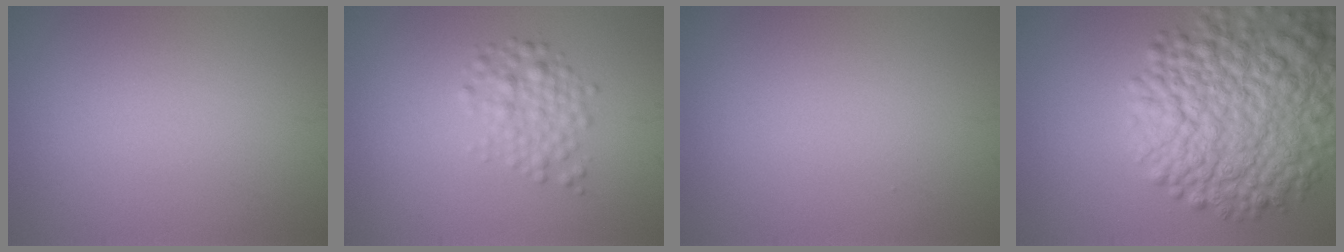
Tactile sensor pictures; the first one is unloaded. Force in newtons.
{"total": 2.6, "press": 2.6, "slide": 0.1}
{"total": 0.0}
{"total": 11.5, "press": 11.4, "slide": 0.6}